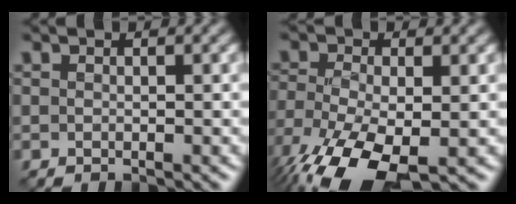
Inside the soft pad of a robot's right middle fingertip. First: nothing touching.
{"total": 9.3, "force": [-5.1, 3.9, 6.7], "torque": [-0.152, -0.026, -0.099]}